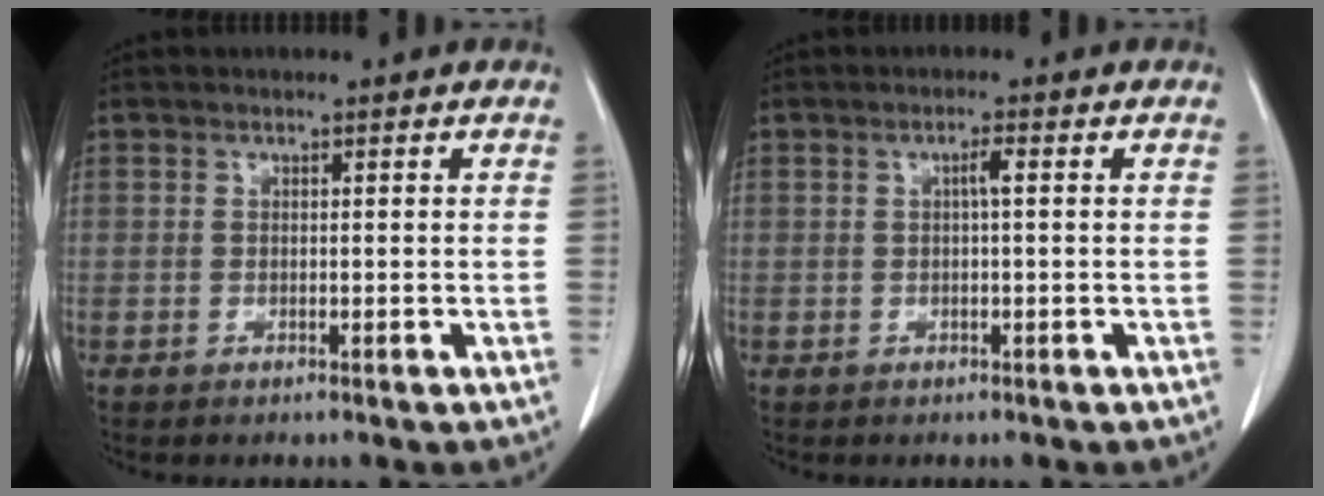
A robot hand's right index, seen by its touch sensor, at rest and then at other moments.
{"total": 1.5, "force": [0.2, 0.1, 1.5], "torque": [-0.026, 0.004, 0.003]}